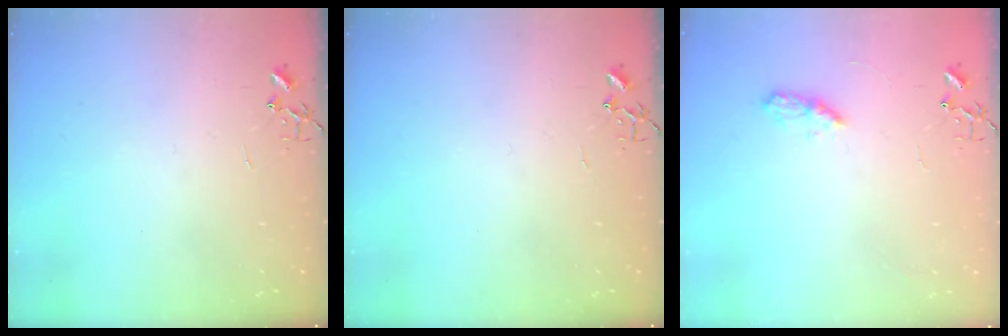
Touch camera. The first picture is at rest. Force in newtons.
{"total": 0.0}
{"total": 5.7, "press": 5.7, "slide": 0.7}